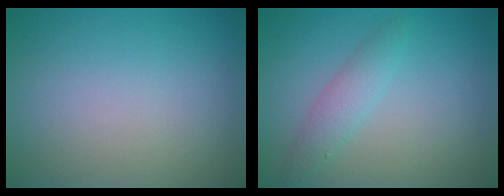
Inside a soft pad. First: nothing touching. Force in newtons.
{"total": 2.1, "press": 2.1, "slide": 0.1}